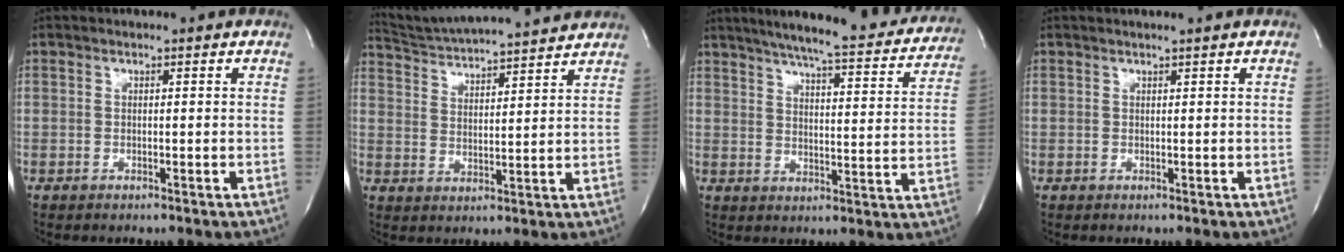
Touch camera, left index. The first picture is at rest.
{"total": 15.0, "force": [14.2, 0.4, 4.9], "torque": [-0.098, 0.012, 0.214]}
{"total": 24.6, "force": [21.8, 3.1, 10.9], "torque": [-0.161, -0.038, 0.264]}
{"total": 0.9, "force": [0.7, -0.4, 0.5], "torque": [-0.015, -0.005, 0.020]}